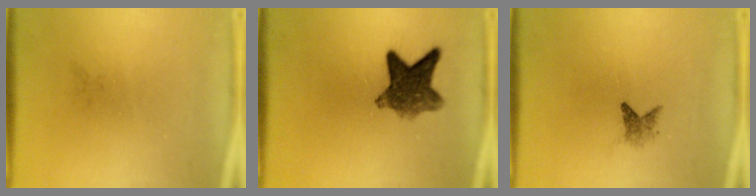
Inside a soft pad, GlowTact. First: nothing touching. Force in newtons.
{"total": 7.9}
{"total": 1.6}